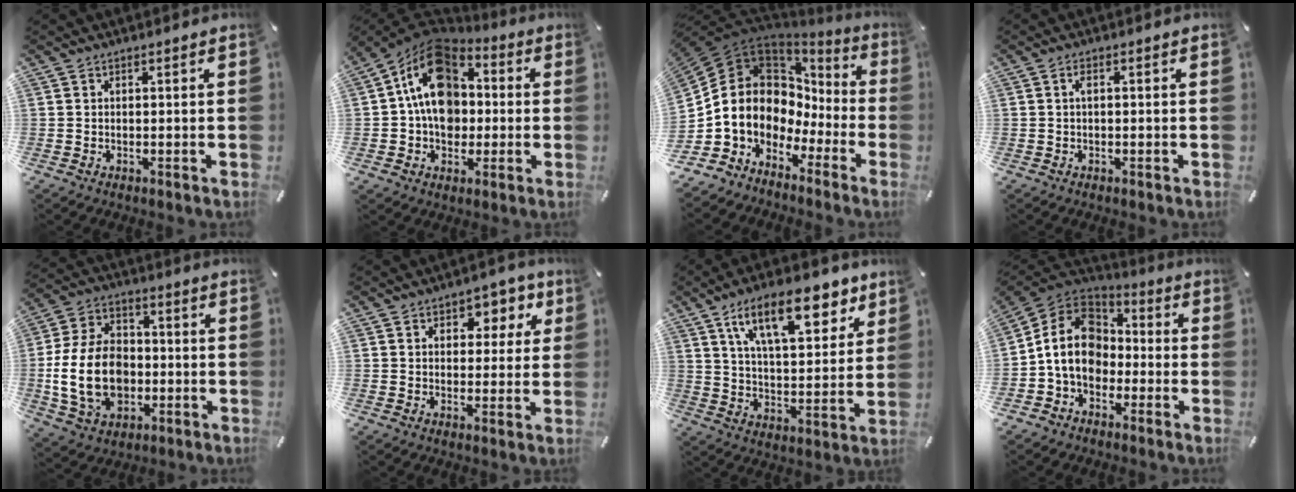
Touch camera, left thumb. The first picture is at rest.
{"total": 16.1, "force": [1.5, 12.8, 9.6], "torque": [-0.172, -0.001, 0.023]}
{"total": 12.5, "force": [0.1, 10.7, 6.6], "torque": [-0.176, -0.031, -0.002]}
{"total": 1.1, "force": [0.1, 0.3, 1.0], "torque": [-0.022, 0.001, 0.002]}
{"total": 17.3, "force": [-2.5, 12.7, 11.6], "torque": [-0.262, 0.009, -0.045]}
{"total": 6.5, "force": [2.9, 4.7, 3.3], "torque": [-0.027, -0.011, 0.040]}
{"total": 19.0, "force": [11.0, 8.4, 13.1], "torque": [-0.211, -0.033, 0.183]}
{"total": 12.9, "force": [-2.2, 10.8, 6.7], "torque": [-0.152, 0.030, -0.040]}